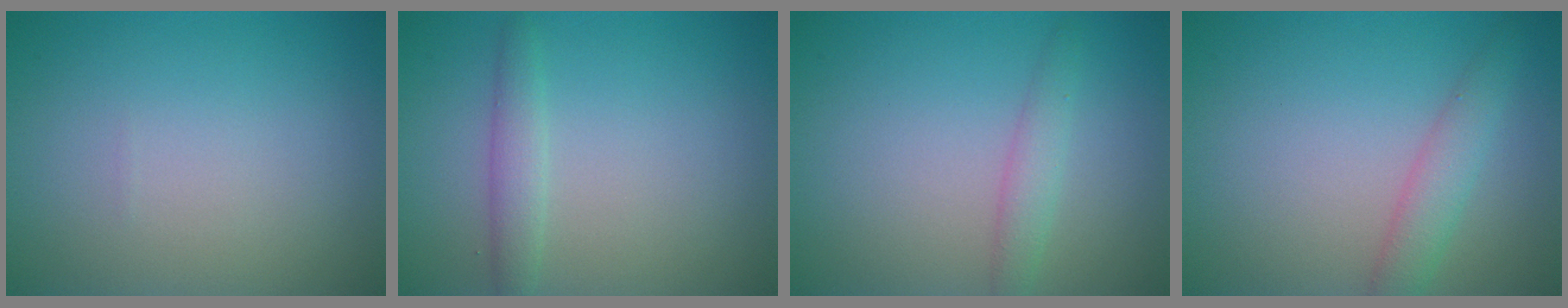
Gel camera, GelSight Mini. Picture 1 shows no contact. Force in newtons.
{"total": 1.9, "press": 1.8, "slide": 0.1}
{"total": 1.8, "press": 1.7, "slide": 0.2}
{"total": 2.4, "press": 2.4, "slide": 0.1}